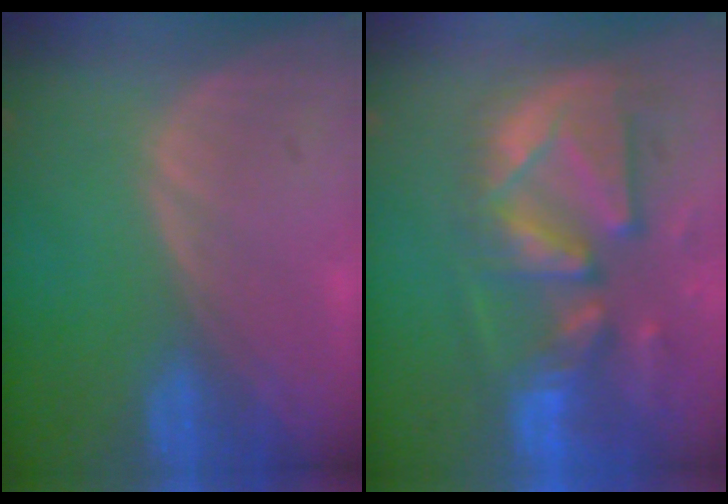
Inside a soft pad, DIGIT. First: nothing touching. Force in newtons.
{"total": 13.3, "press": 11.4, "slide": 6.8}